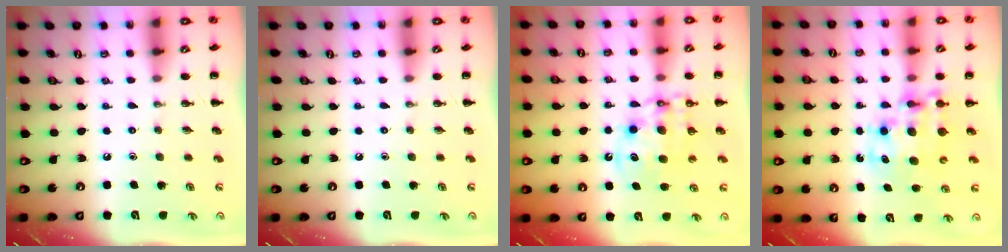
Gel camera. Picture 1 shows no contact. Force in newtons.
{"total": 0.0}
{"total": 10.9, "press": 10.5, "slide": 2.7}
{"total": 9.2, "press": 8.9, "slide": 2.3}